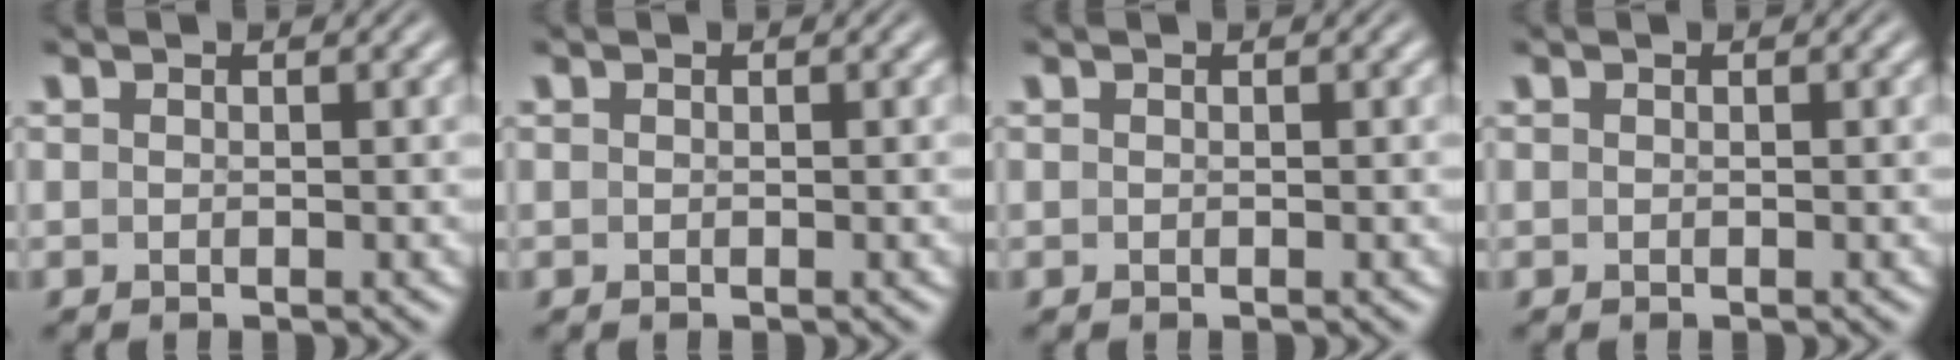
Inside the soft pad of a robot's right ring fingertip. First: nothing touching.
{"total": 1.2, "force": [-0.3, -1.1, -0.4], "torque": [0.015, -0.012, 0.005]}
{"total": 0.0}
{"total": 0.0}